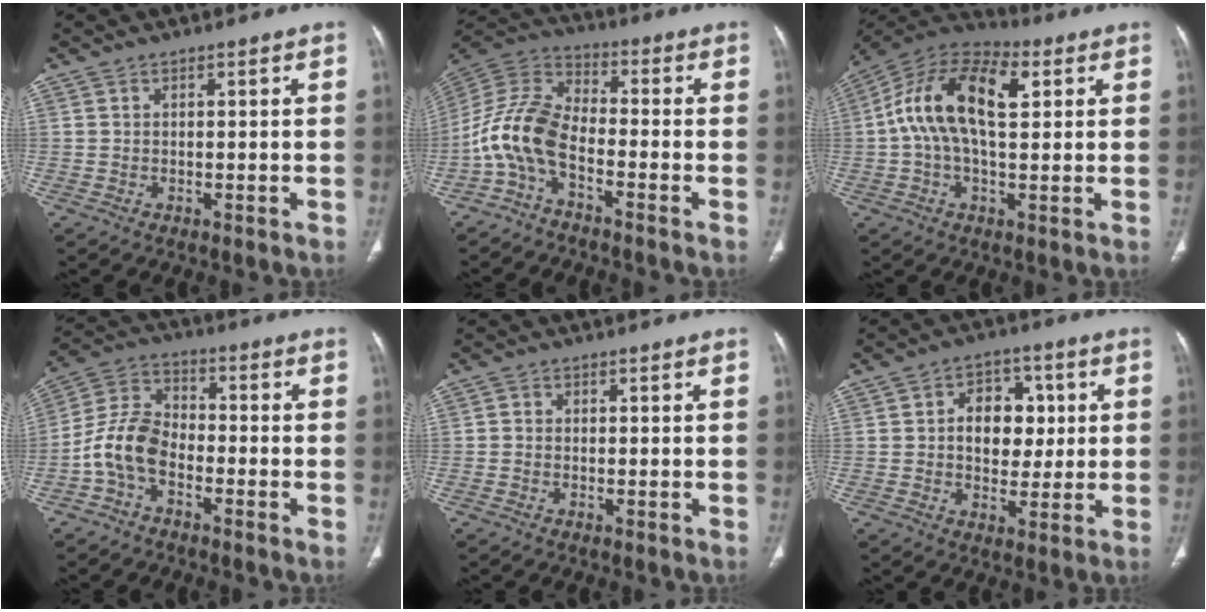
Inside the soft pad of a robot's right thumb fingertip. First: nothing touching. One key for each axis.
{"total": 10.4, "fx": -4.4, "fy": 4.9, "fz": 8.1, "tx": -0.175, "ty": 0.052, "tz": -0.102}
{"total": 16.7, "fx": 3.4, "fy": 8.7, "fz": 13.9, "tx": -0.251, "ty": 0.033, "tz": 0.052}
{"total": 9.3, "fx": -3.6, "fy": 5.7, "fz": 6.4, "tx": -0.125, "ty": 0.038, "tz": -0.081}
{"total": 0.8, "fx": -0.3, "fy": 0.7, "fz": 0.3, "tx": -0.003, "ty": 0.002, "tz": -0.008}
{"total": 10.2, "fx": 1.3, "fy": 7.6, "fz": 6.8, "tx": -0.047, "ty": 0.007, "tz": 0.020}